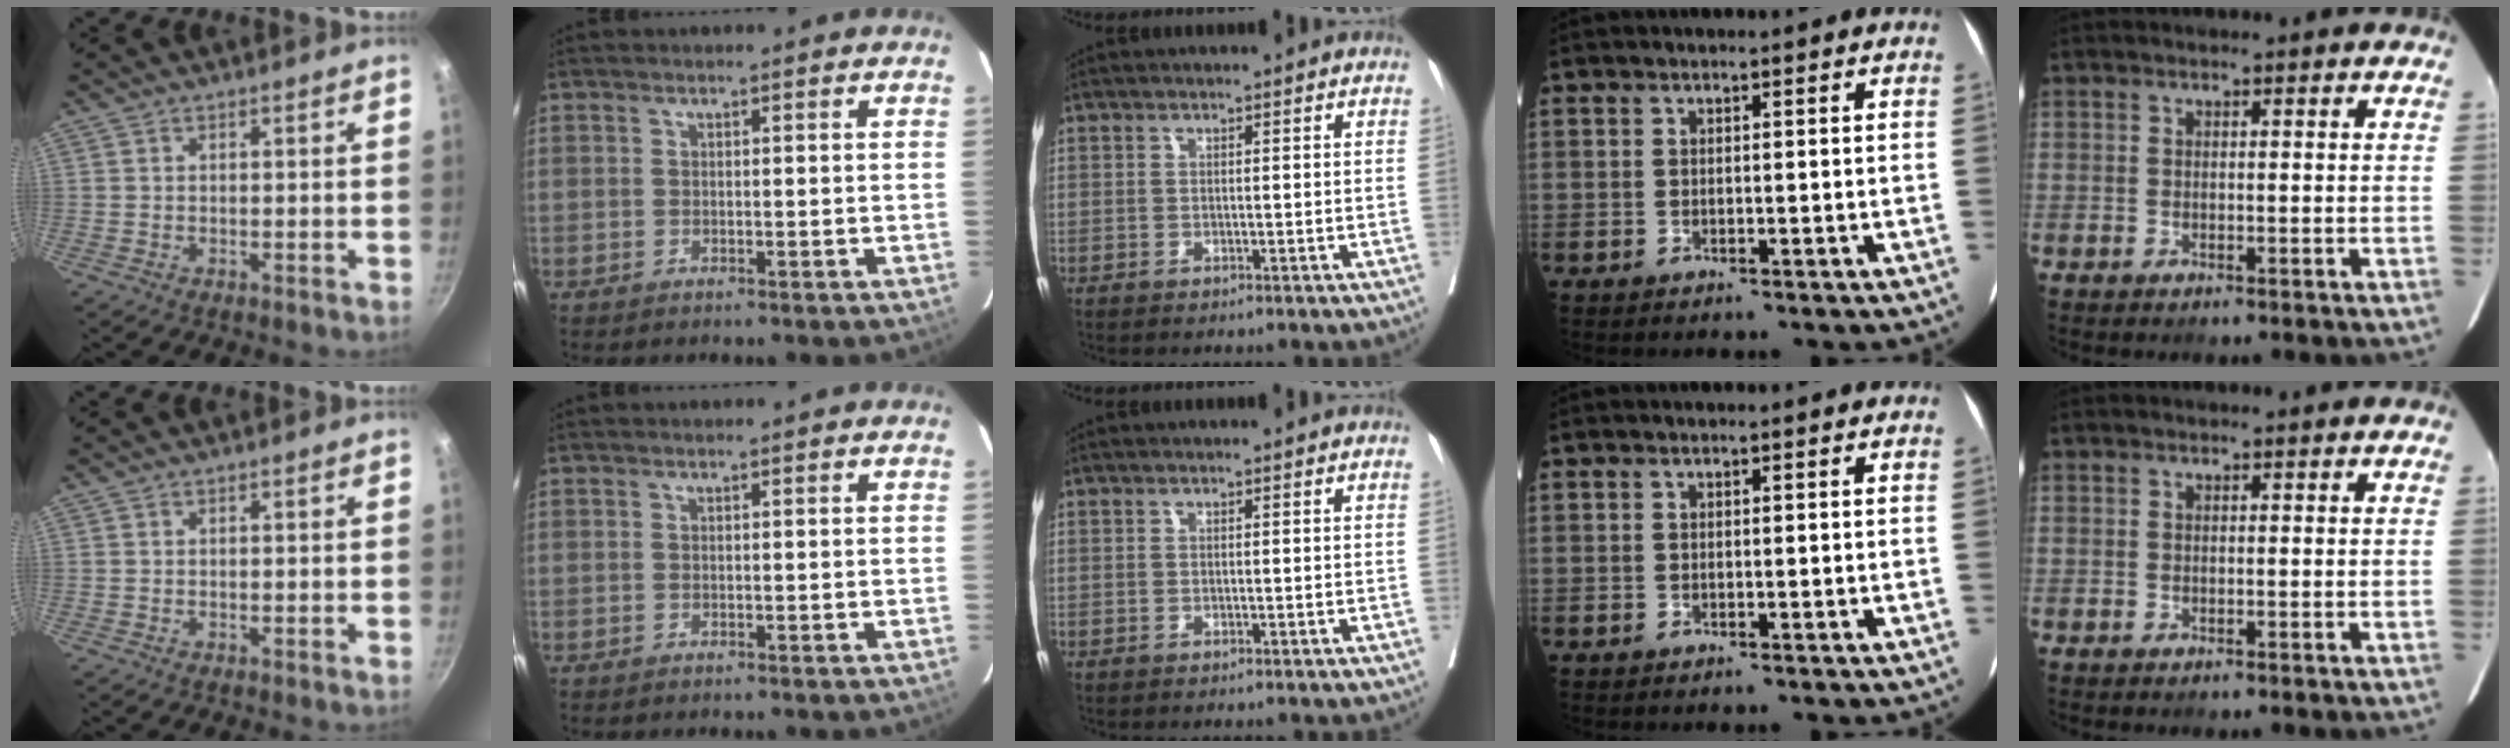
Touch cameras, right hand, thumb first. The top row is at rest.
{}